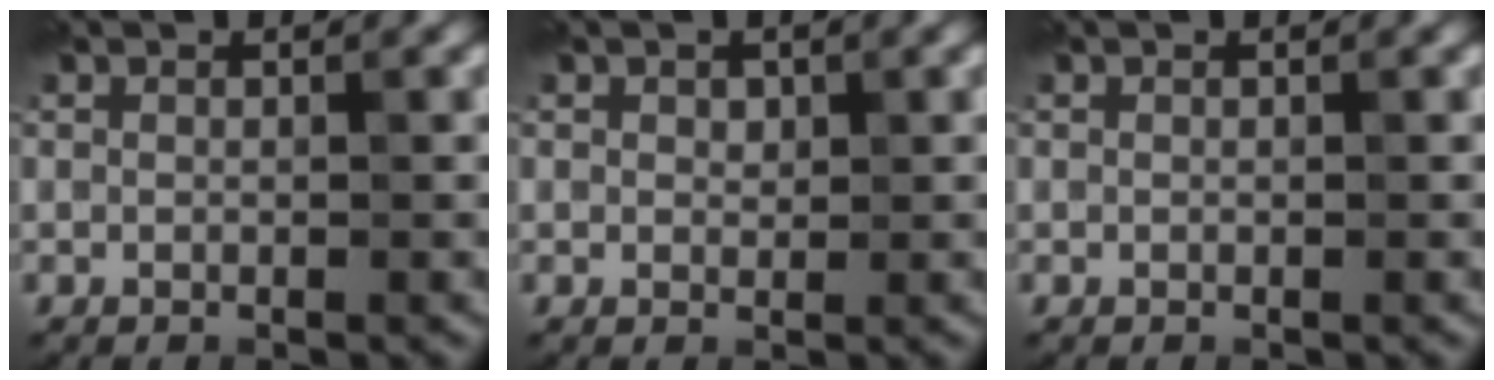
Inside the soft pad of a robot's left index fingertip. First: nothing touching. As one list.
[{"total": 0.8, "force": [0.5, 0.5, 0.4], "torque": [-0.007, -0.002, 0.009]}, {"total": 0.0}]